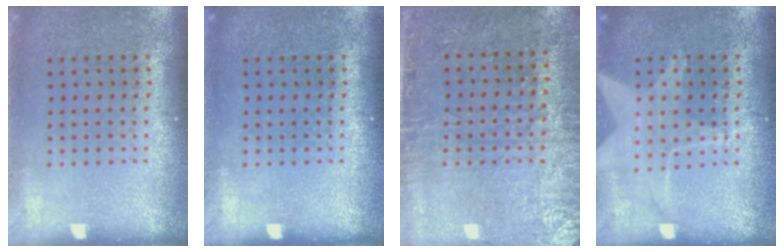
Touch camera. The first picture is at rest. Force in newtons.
{"total": 0.0}
{"total": 3.0, "press": 2.6, "slide": 1.4}
{"total": 1.5, "press": 1.5, "slide": 0.4}